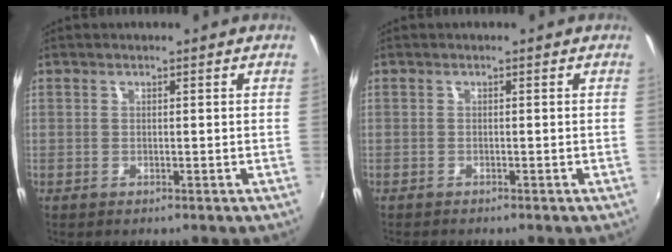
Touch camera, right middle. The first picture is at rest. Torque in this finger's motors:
{"motor_torque": [1.02, -1.11, 0.09, 0.05]}